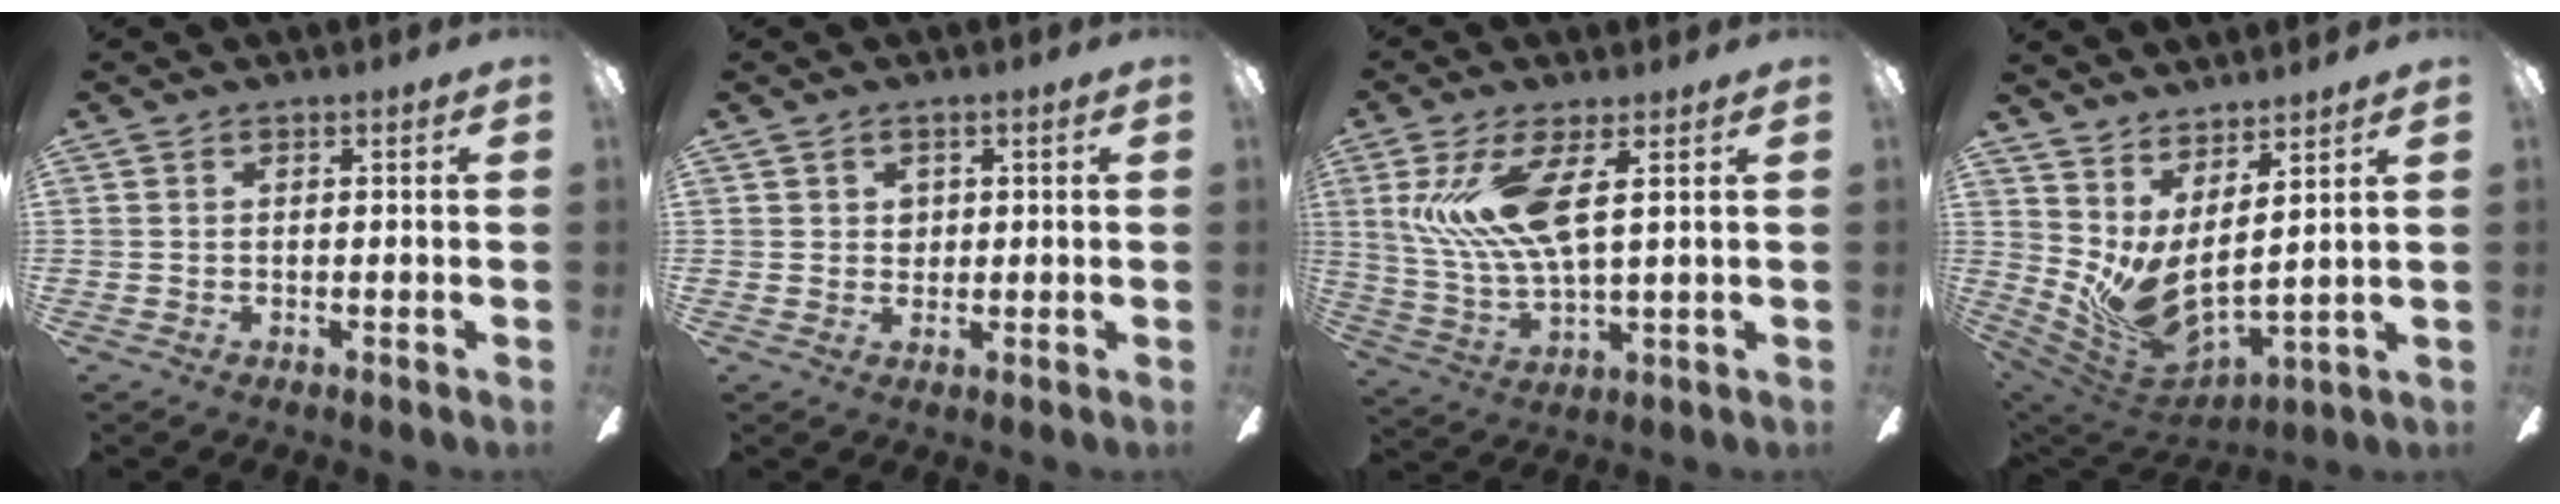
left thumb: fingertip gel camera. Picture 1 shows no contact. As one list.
[{"total": 2.1, "force": [1.0, 1.7, 0.5], "torque": [0.003, -0.002, 0.014]}, {"total": 13.8, "force": [4.4, 4.9, 12.1], "torque": [-0.257, -0.005, 0.077]}, {"total": 10.0, "force": [0.5, 4.2, 9.1], "torque": [-0.192, -0.041, 0.017]}]